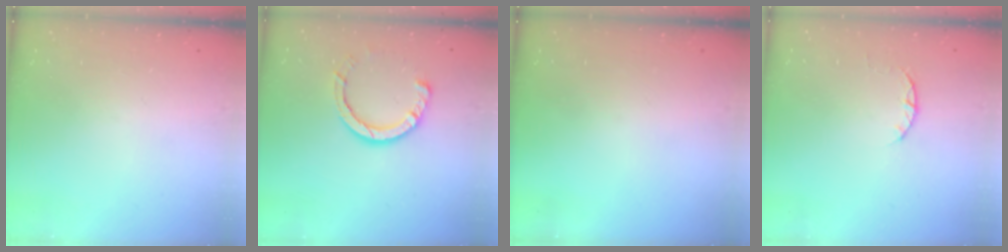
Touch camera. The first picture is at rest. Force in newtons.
{"total": 8.0, "press": 8.0, "slide": 0.8}
{"total": 0.0}
{"total": 2.3, "press": 2.3, "slide": 0.4}